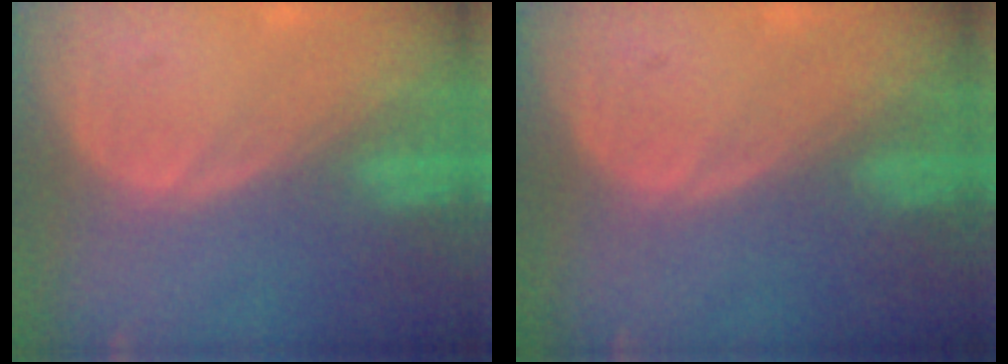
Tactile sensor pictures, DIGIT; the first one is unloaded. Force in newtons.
{"total": 0.0}